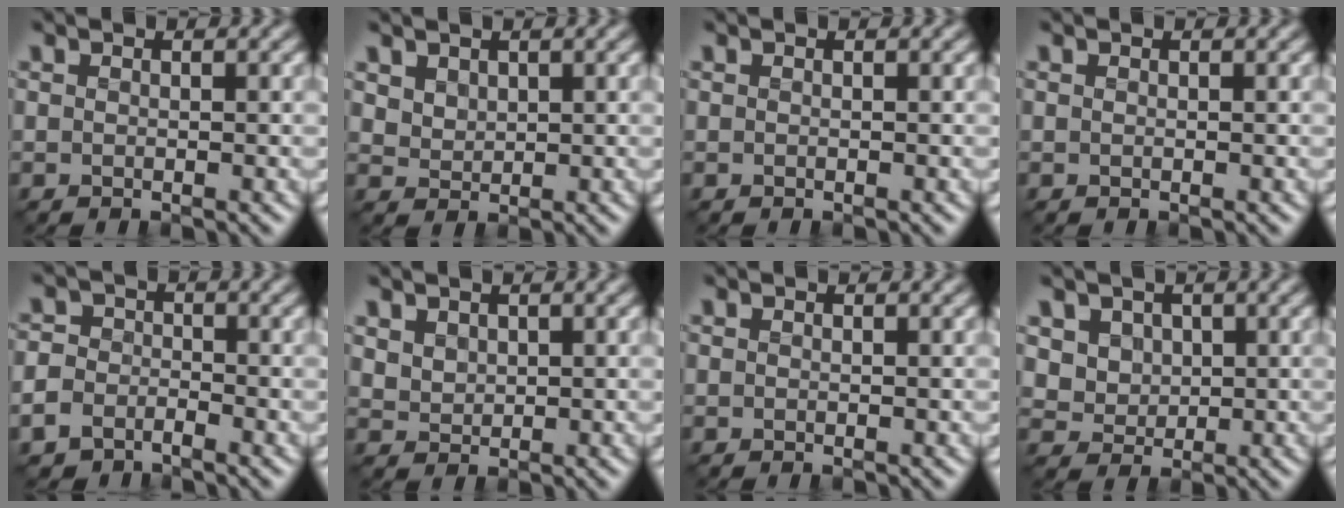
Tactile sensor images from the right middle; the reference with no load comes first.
{"total": 2.0, "force": [1.1, 1.4, 0.9], "torque": [-0.029, -0.008, 0.029]}
{"total": 0.0}
{"total": 0.0}
{"total": 3.7, "force": [-2.6, 2.4, 1.2], "torque": [-0.014, -0.005, -0.058]}
{"total": 1.8, "force": [0.8, 1.3, 0.8], "torque": [-0.027, -0.007, 0.021]}
{"total": 0.0}
{"total": 3.9, "force": [1.4, 3.2, 1.6], "torque": [-0.048, -0.004, 0.032]}